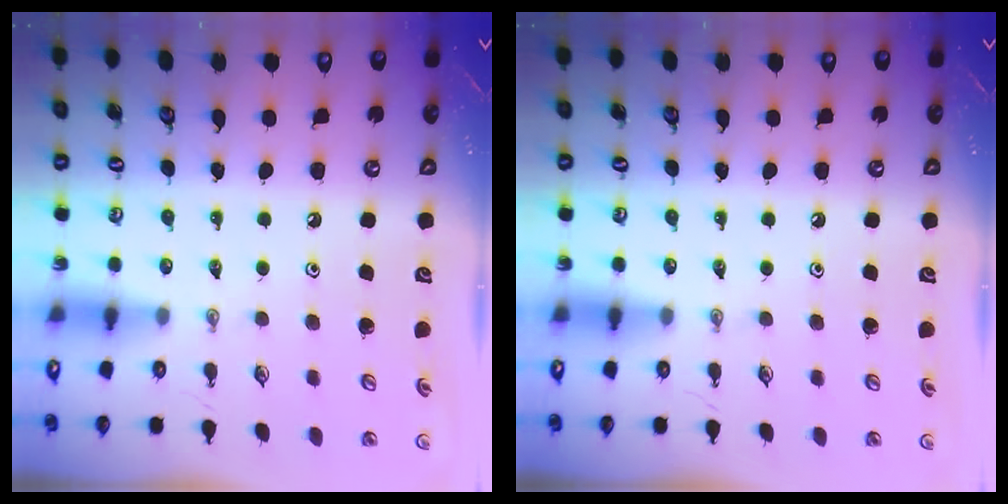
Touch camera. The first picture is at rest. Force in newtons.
{"total": 0.0}